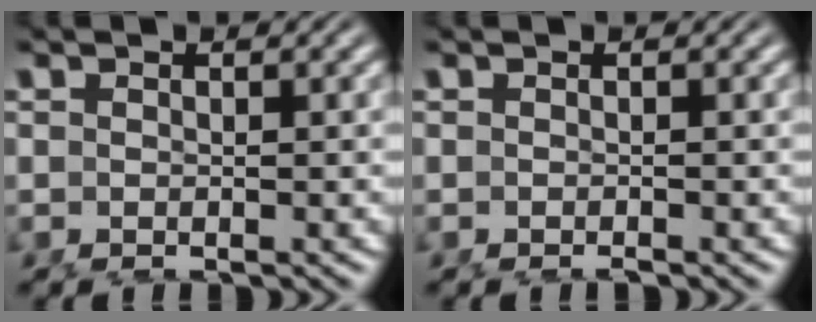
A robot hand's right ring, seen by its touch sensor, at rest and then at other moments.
{"total": 0.6, "force": [-0.5, -0.3, 0.1], "torque": [0.000, 0.000, -0.009]}